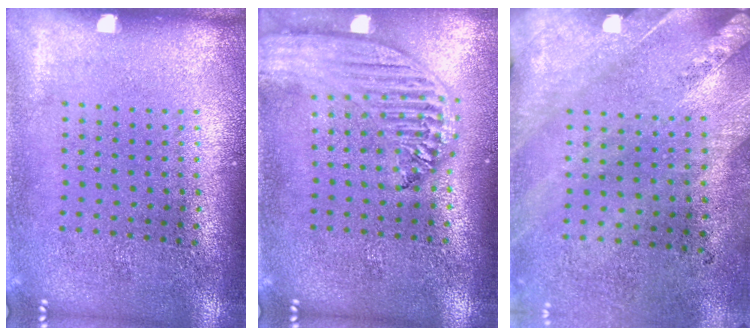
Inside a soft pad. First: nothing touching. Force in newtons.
{"total": 2.6, "press": 2.2, "slide": 1.4}
{"total": 2.5, "press": 2.0, "slide": 1.4}